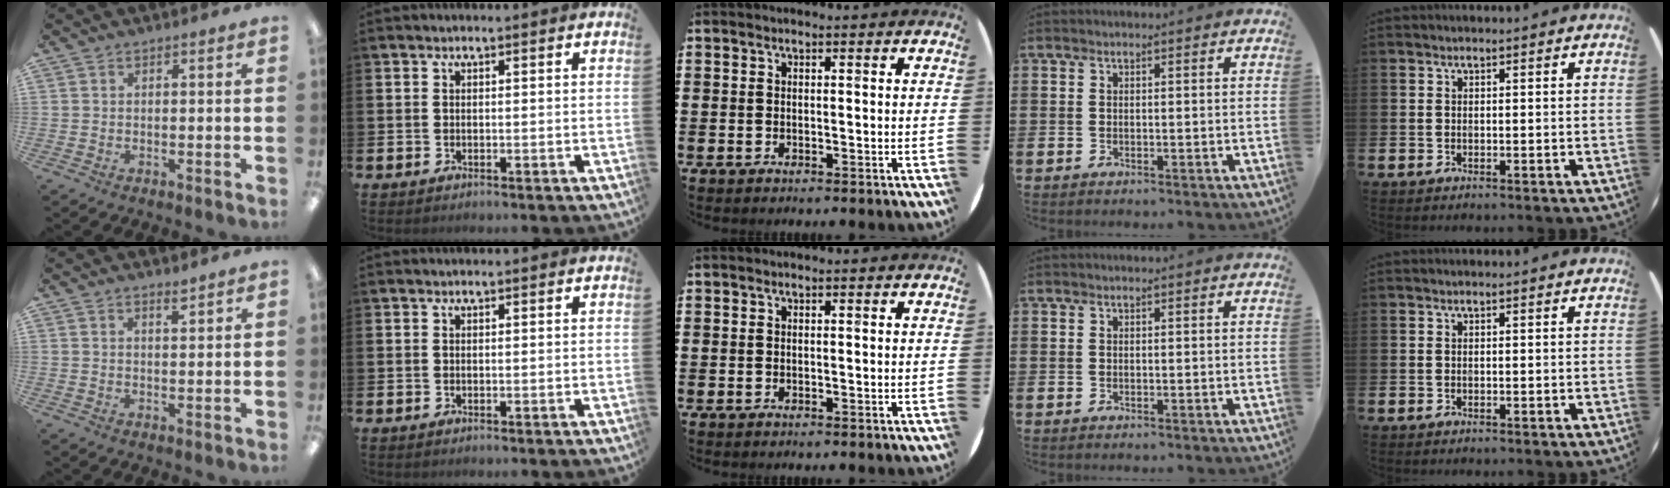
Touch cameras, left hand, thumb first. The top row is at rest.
{"thumb": {"total": 2.0, "force": [1.9, 0.3, 0.7], "torque": [-0.008, -0.008, 0.033]}}